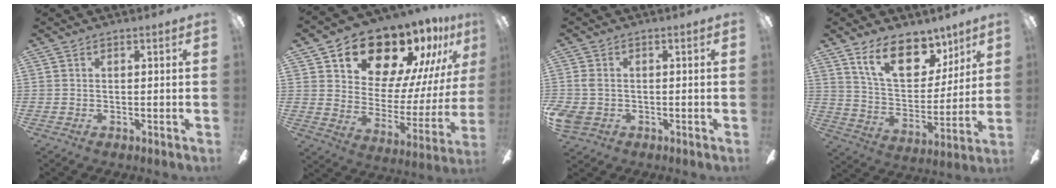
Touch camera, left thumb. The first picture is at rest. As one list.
[{"total": 19.9, "force": [16.1, 9.2, 7.5], "torque": [-0.114, -0.120, 0.283]}, {"total": 3.9, "force": [-1.0, 3.0, 2.3], "torque": [-0.062, 0.002, -0.022]}, {"total": 17.0, "force": [11.4, 8.5, 9.3], "torque": [-0.157, -0.055, 0.207]}]